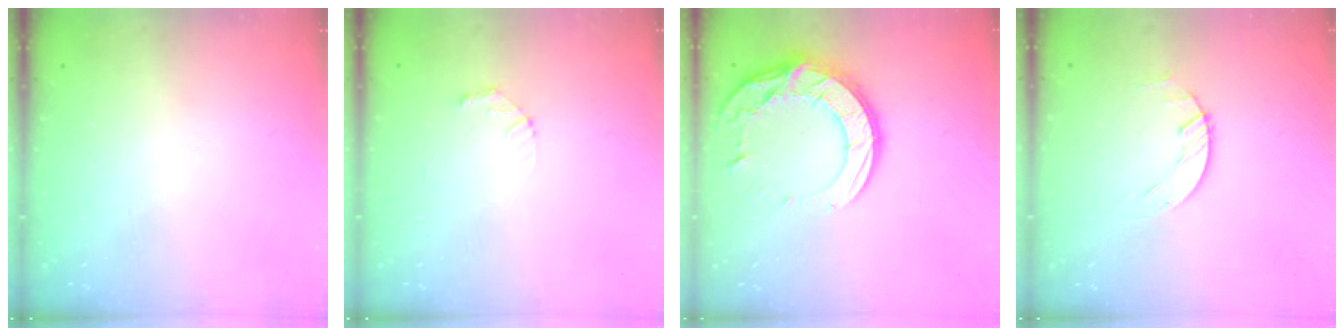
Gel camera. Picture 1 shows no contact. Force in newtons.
{"total": 1.9, "press": 1.9, "slide": 0.2}
{"total": 17.1, "press": 17.1, "slide": 0.6}
{"total": 0.6, "press": 0.6, "slide": 0.2}